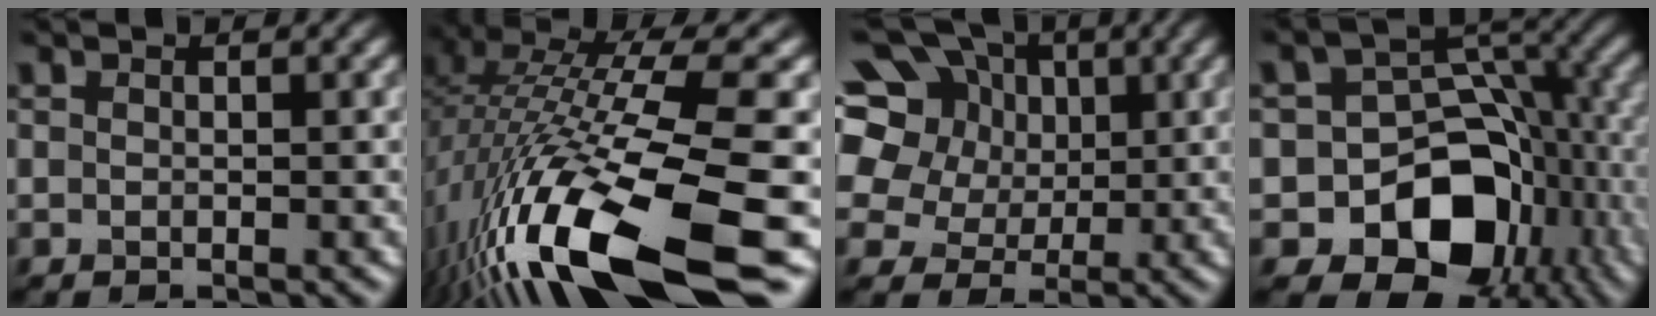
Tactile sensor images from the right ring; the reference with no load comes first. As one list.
[{"total": 16.8, "force": [-6.0, 4.7, 15.0], "torque": [-0.292, -0.003, -0.097]}, {"total": 15.6, "force": [5.3, 12.7, 7.4], "torque": [-0.180, 0.048, 0.084]}, {"total": 13.1, "force": [-5.2, 9.6, 7.1], "torque": [-0.098, -0.012, -0.089]}]